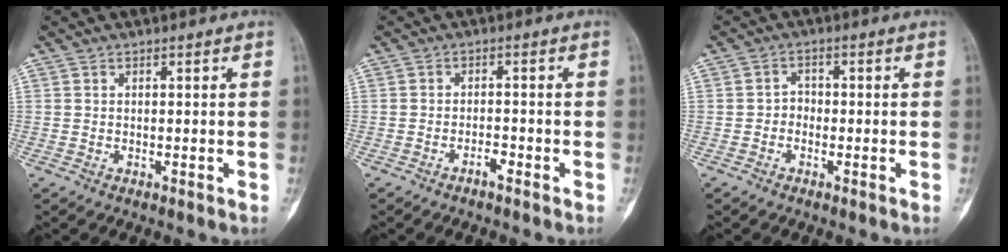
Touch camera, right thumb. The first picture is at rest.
{"total": 1.7, "force": [-1.3, 0.4, 1.0], "torque": [-0.018, 0.011, -0.024]}
{"total": 1.9, "force": [-0.8, 1.6, 0.8], "torque": [0.004, 0.009, -0.024]}